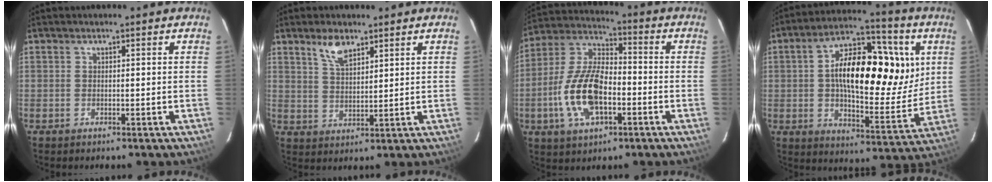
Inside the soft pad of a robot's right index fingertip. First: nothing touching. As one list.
[{"total": 5.4, "force": [3.8, 2.2, 3.2], "torque": [-0.057, 0.000, 0.074]}, {"total": 16.2, "force": [-4.6, 8.0, 13.3], "torque": [-0.276, 0.007, -0.084]}, {"total": 21.3, "force": [5.0, 10.0, 18.2], "torque": [-0.295, 0.019, 0.071]}]